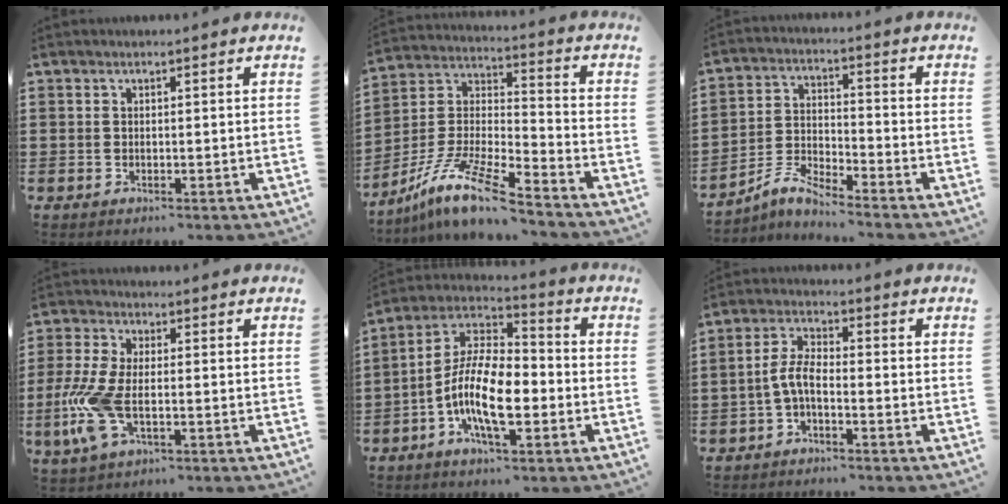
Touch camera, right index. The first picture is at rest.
{"total": 11.8, "force": [-9.5, 1.0, 7.1], "torque": [-0.162, -0.001, -0.194]}
{"total": 5.1, "force": [-4.7, 0.5, 1.8], "torque": [-0.055, -0.004, -0.099]}
{"total": 8.7, "force": [-2.2, 3.8, 7.4], "torque": [-0.187, -0.020, -0.044]}
{"total": 12.9, "force": [-4.1, 5.3, 11.0], "torque": [-0.252, -0.006, -0.083]}
{"total": 4.6, "force": [-1.8, 1.6, 3.9], "torque": [-0.099, -0.001, -0.044]}